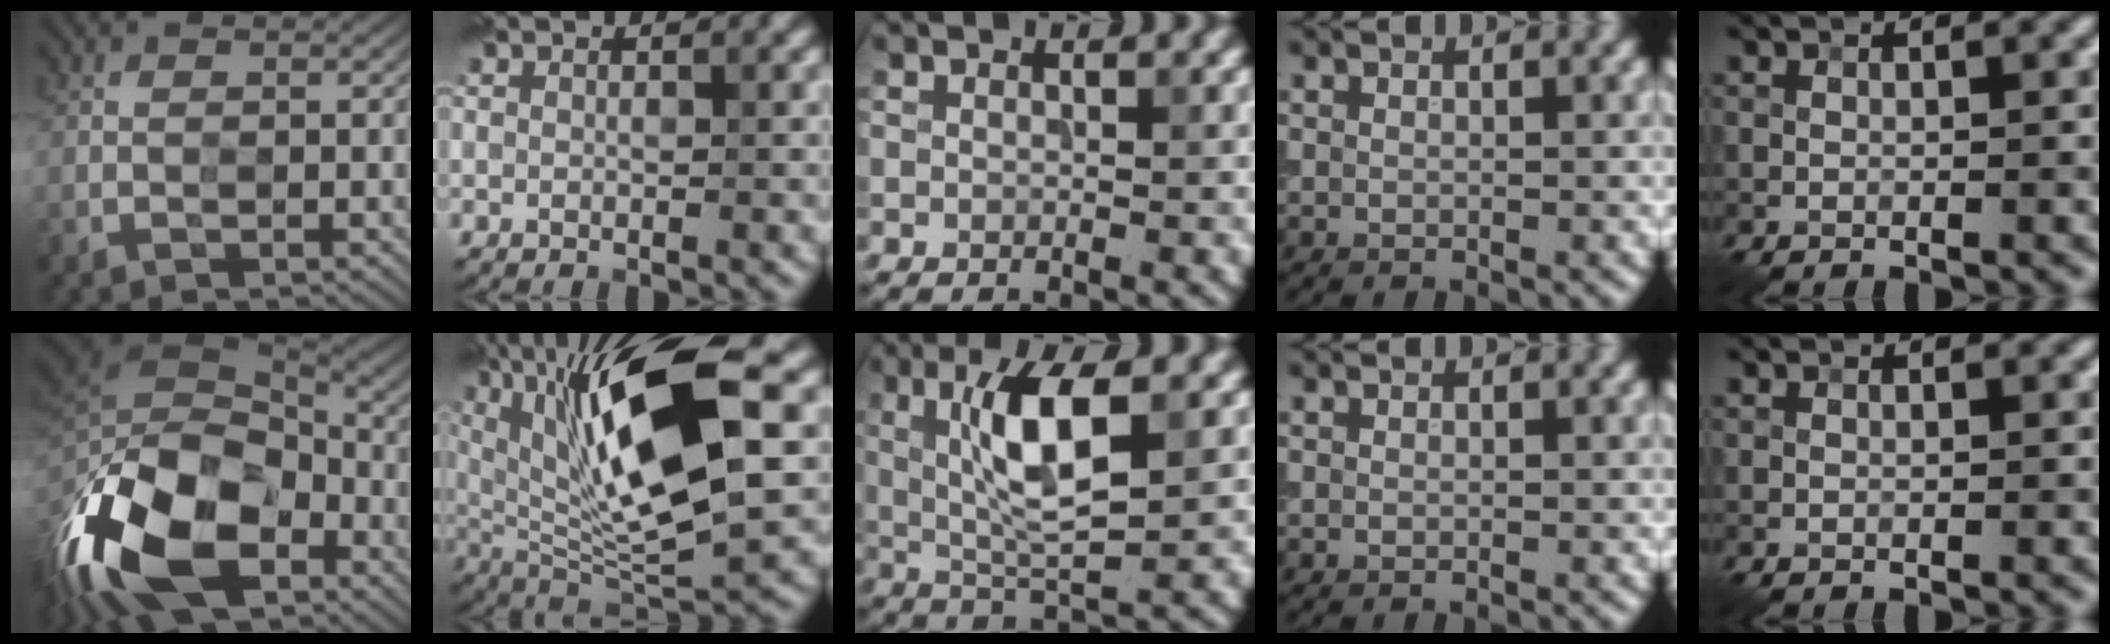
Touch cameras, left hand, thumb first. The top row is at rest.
{"thumb": {"total": 18.2, "force": [-8.1, 11.1, 11.9], "torque": [-0.254, -0.029, -0.134]}, "index": {"total": 14.7, "force": [3.8, 4.7, 13.4], "torque": [-0.245, 0.002, 0.067]}, "middle": {"total": 6.7, "force": [1.4, 1.6, 6.3], "torque": [-0.121, 0.003, 0.028]}}